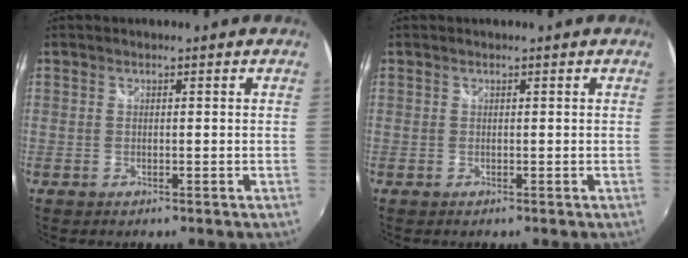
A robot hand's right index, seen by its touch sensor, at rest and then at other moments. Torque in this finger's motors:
{"motor_torque": [0.04, 0.04, 0.00, 0.01]}